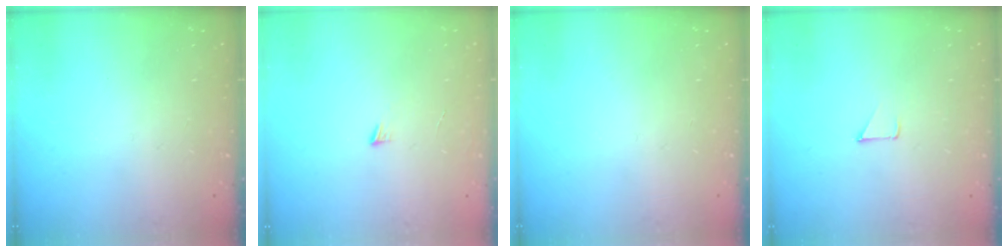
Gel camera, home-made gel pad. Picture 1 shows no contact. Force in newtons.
{"total": 3.0, "press": 3.0, "slide": 0.3}
{"total": 0.0}
{"total": 2.9, "press": 2.8, "slide": 0.3}